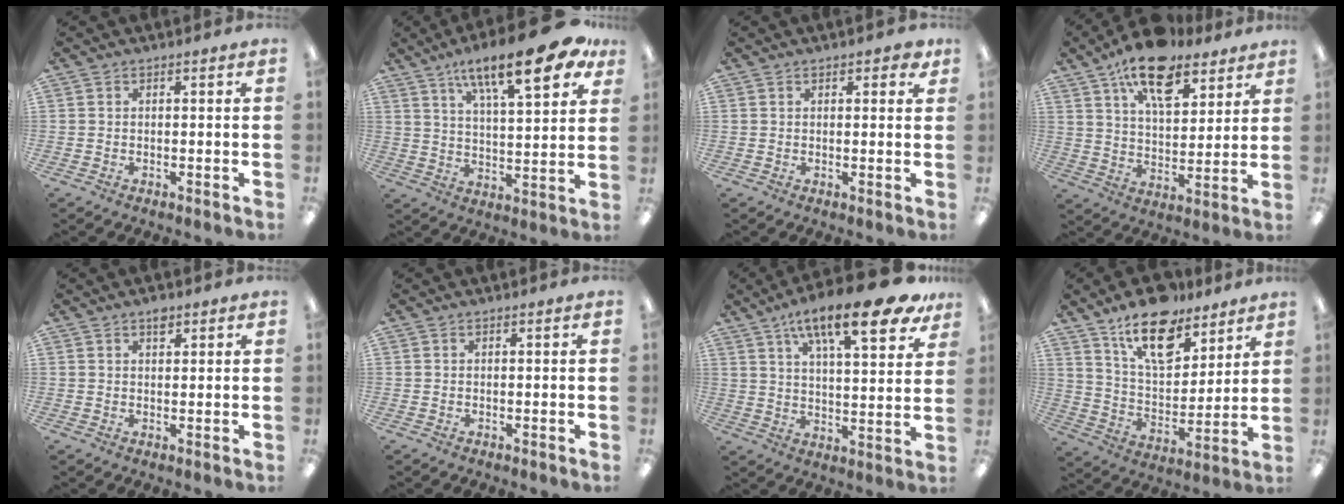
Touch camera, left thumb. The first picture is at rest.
{"total": 19.0, "force": [11.6, 5.4, 14.1], "torque": [-0.216, -0.054, 0.180]}
{"total": 2.2, "force": [1.4, 1.1, 1.2], "torque": [-0.010, -0.002, 0.022]}
{"total": 16.3, "force": [11.3, 7.4, 9.2], "torque": [-0.143, -0.054, 0.194]}
{"total": 2.4, "force": [1.6, 1.2, 1.2], "torque": [-0.009, -0.004, 0.025]}
{"total": 0.0}
{"total": 18.8, "force": [12.0, 5.4, 13.5], "torque": [-0.207, -0.060, 0.188]}
{"total": 17.3, "force": [12.2, 8.4, 9.0], "torque": [-0.139, -0.071, 0.213]}